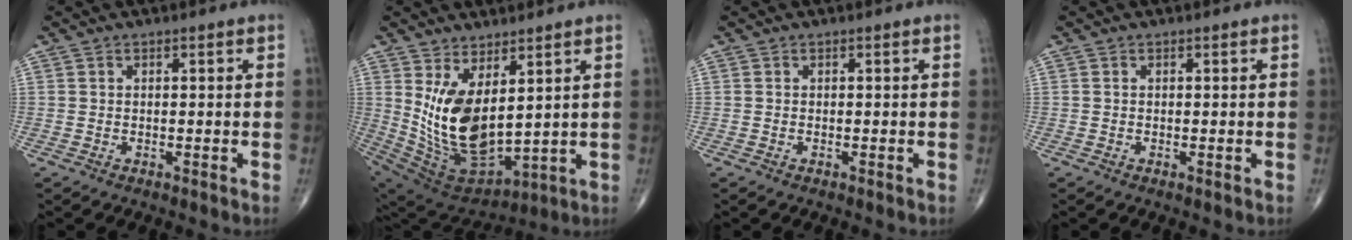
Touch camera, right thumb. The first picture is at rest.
{"total": 15.6, "force": [3.9, 7.5, 13.1], "torque": [-0.240, -0.043, 0.104]}
{"total": 0.0}
{"total": 0.0}